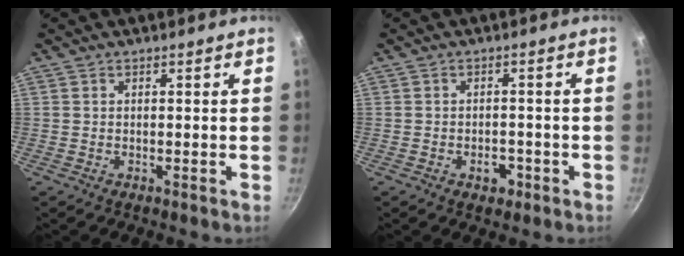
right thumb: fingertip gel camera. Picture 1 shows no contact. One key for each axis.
{"total": 3.2, "fx": -1.5, "fy": 2.1, "fz": 1.9, "tx": -0.014, "ty": 0.014, "tz": -0.017}